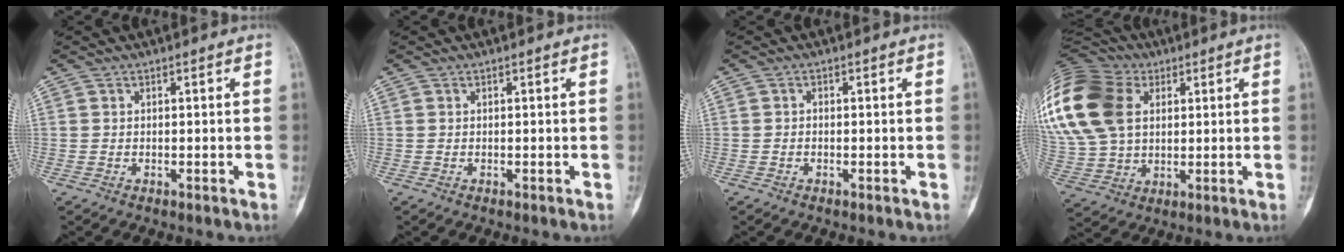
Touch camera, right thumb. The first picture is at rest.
{"total": 0.0}
{"total": 0.5, "force": [-0.2, 0.4, 0.3], "torque": [-0.004, 0.002, -0.008]}
{"total": 26.3, "force": [7.9, 18.7, 16.7], "torque": [-0.389, 0.041, 0.157]}